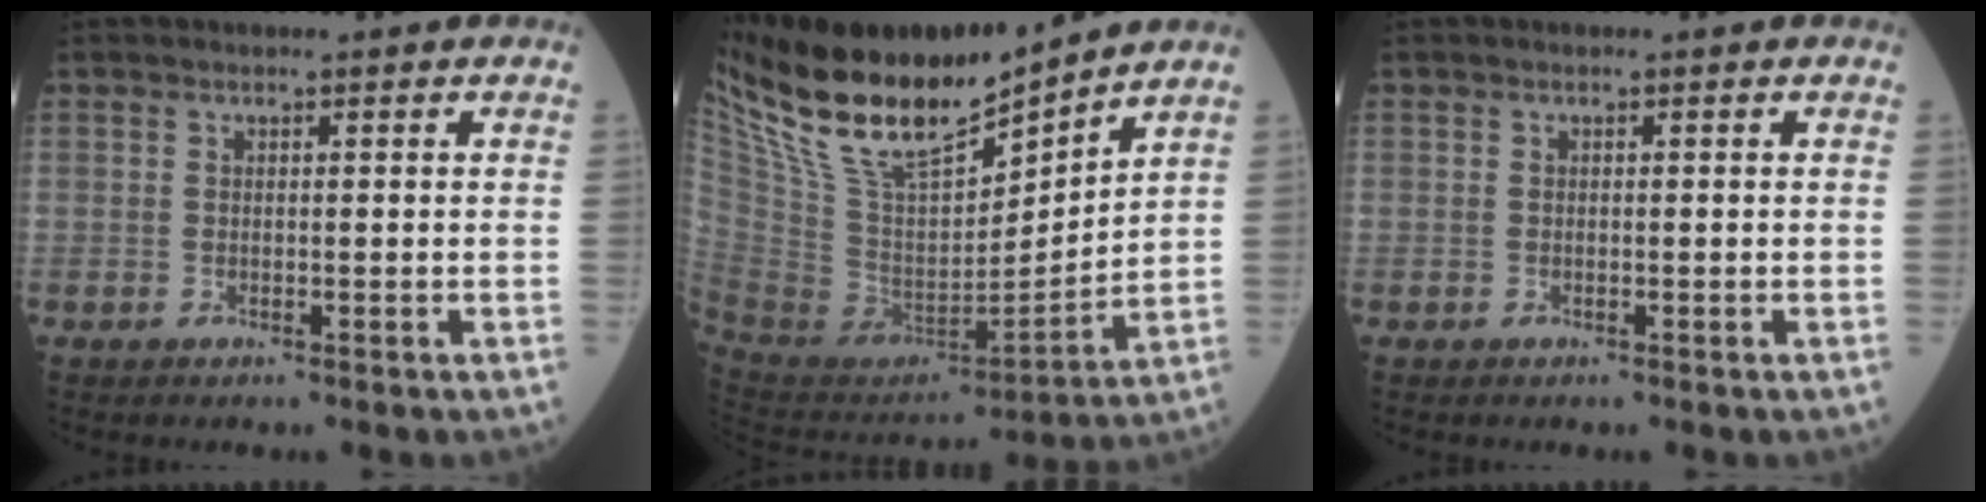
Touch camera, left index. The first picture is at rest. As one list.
[{"total": 20.2, "force": [16.3, 3.8, 11.2], "torque": [-0.221, 0.006, 0.314]}, {"total": 0.0}]